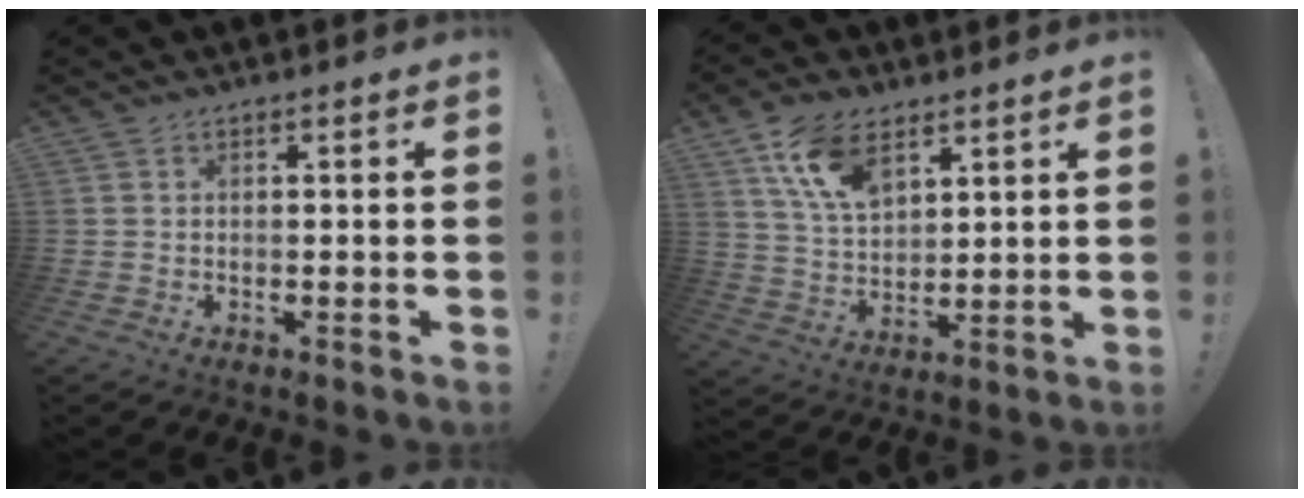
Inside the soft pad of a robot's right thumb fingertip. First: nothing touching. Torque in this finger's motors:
{"motor_torque": [0.01, 1.77, 0.56, 0.07, 0.23]}